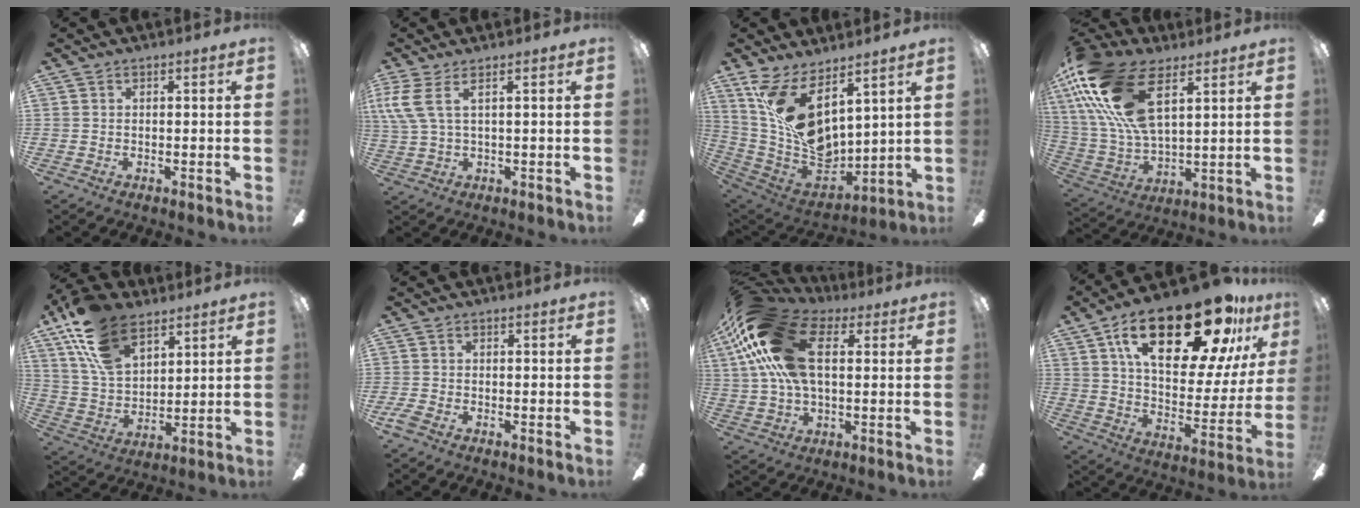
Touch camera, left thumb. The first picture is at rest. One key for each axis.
{"total": 6.3, "fx": 2.3, "fy": 2.0, "fz": 5.5, "tx": -0.121, "ty": -0.007, "tz": 0.042}
{"total": 18.6, "fx": 7.8, "fy": 9.8, "fz": 13.8, "tx": -0.282, "ty": -0.052, "tz": 0.148}
{"total": 23.9, "fx": 10.8, "fy": 11.6, "fz": 17.9, "tx": -0.380, "ty": -0.022, "tz": 0.191}
{"total": 18.1, "fx": 11.2, "fy": 10.2, "fz": 9.9, "tx": -0.216, "ty": -0.036, "tz": 0.209}
{"total": 2.1, "fx": -1.1, "fy": 1.2, "fz": 1.3, "tx": -0.033, "ty": 0.000, "tz": -0.024}
{"total": 24.4, "fx": 7.0, "fy": 14.3, "fz": 18.5, "tx": -0.383, "ty": 0.007, "tz": 0.119}
{"total": 29.2, "fx": 16.2, "fy": 12.7, "fz": 20.7, "tx": -0.335, "ty": -0.074, "tz": 0.272}